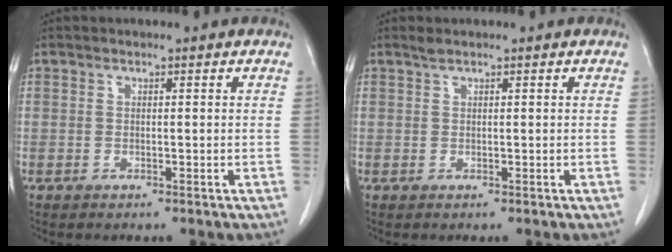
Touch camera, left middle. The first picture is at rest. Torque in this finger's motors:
{"motor_torque": [0.02, -0.01, -0.03, 0.00]}